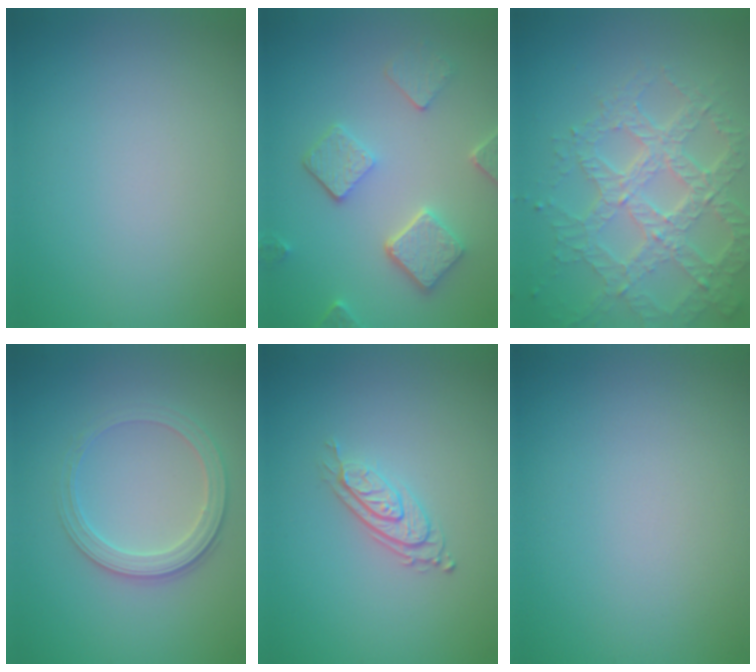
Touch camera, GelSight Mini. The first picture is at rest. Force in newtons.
{"total": 4.9, "press": 3.8, "slide": 3.1}
{"total": 7.0, "press": 5.0, "slide": 4.9}
{"total": 2.8, "press": 2.6, "slide": 0.8}
{"total": 2.7, "press": 2.0, "slide": 1.9}
{"total": 0.0}